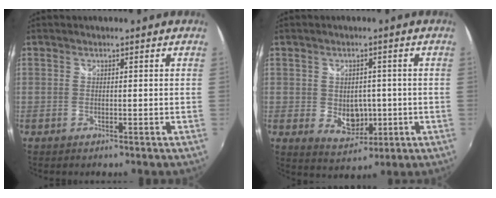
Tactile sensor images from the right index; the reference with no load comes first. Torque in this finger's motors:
{"motor_torque": [0.56, 0.00, 0.29, 0.07]}